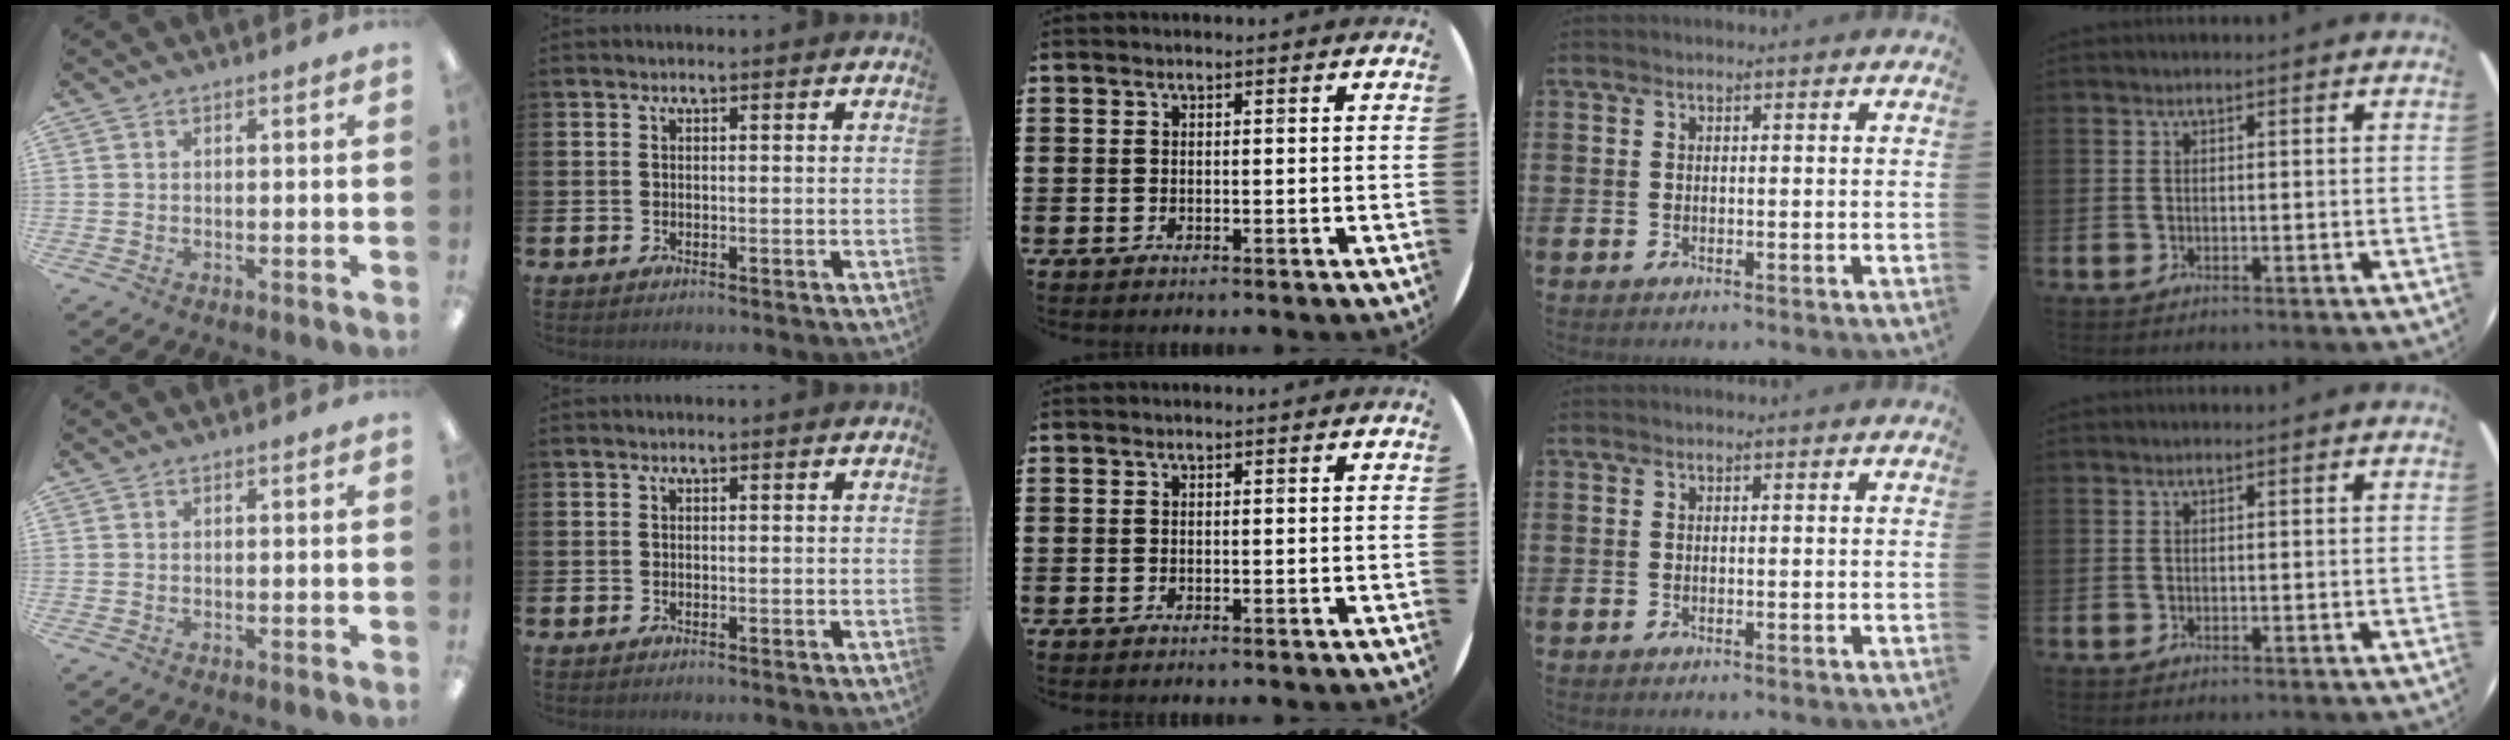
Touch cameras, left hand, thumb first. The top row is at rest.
{}